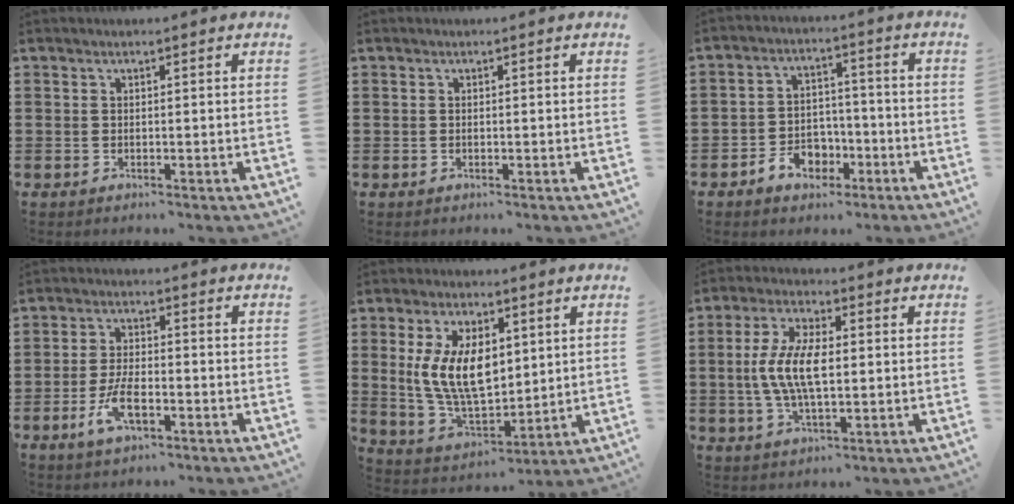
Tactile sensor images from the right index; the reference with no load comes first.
{"total": 0.0}
{"total": 5.2, "force": [-2.8, 3.8, 2.1], "torque": [-0.036, 0.011, -0.055]}
{"total": 5.5, "force": [-2.5, 2.3, 4.4], "torque": [-0.099, 0.002, -0.050]}
{"total": 10.8, "force": [2.2, 6.0, 8.8], "torque": [-0.185, 0.005, 0.040]}
{"total": 8.6, "force": [-0.1, 3.5, 7.9], "torque": [-0.178, -0.002, -0.011]}